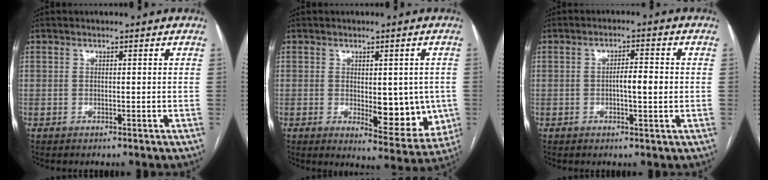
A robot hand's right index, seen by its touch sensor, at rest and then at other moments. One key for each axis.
{"total": 10.0, "fx": -1.0, "fy": 4.5, "fz": 8.9, "tx": -0.098, "ty": -0.011, "tz": 0.000}
{"total": 3.9, "fx": -0.3, "fy": 0.7, "fz": 3.8, "tx": -0.063, "ty": 0.003, "tz": -0.005}